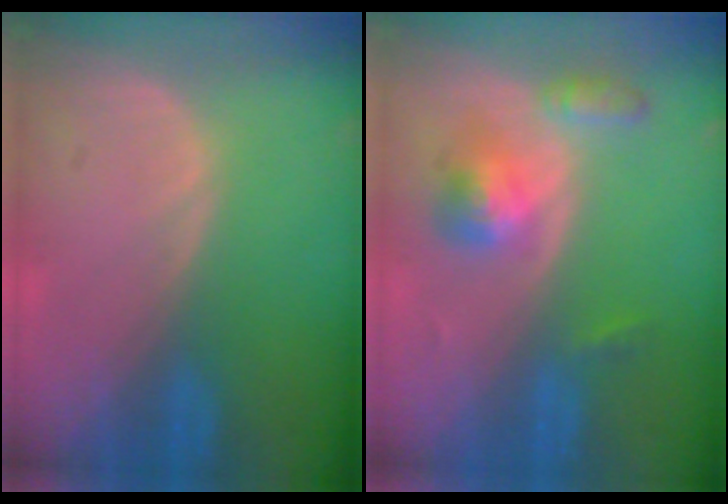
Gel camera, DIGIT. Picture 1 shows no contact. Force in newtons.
{"total": 5.2, "press": 4.9, "slide": 1.7}